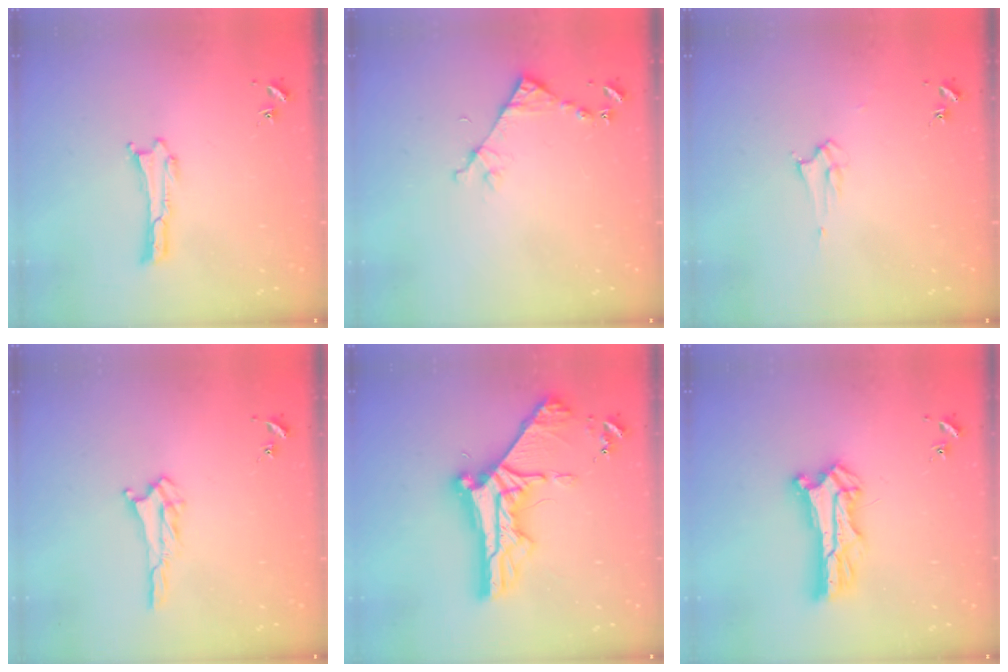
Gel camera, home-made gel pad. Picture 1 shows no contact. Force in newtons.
{"total": 4.5, "press": 4.5, "slide": 0.3}
{"total": 2.1, "press": 2.1, "slide": 0.2}
{"total": 1.7, "press": 1.7, "slide": 0.2}
{"total": 11.1, "press": 11.1, "slide": 1.3}
{"total": 7.4, "press": 7.4, "slide": 0.7}